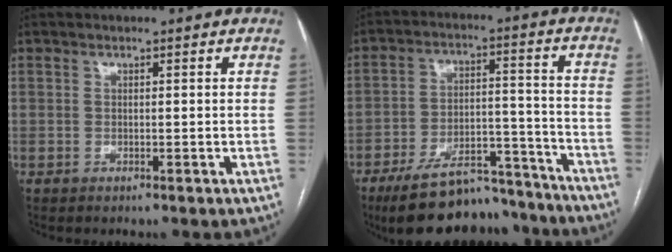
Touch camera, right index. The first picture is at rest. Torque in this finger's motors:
{"motor_torque": [1.05, -1.08, 0.62, 0.16]}